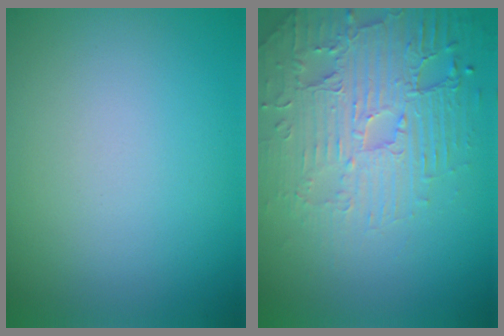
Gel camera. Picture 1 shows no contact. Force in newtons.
{"total": 4.9, "press": 4.6, "slide": 1.8}